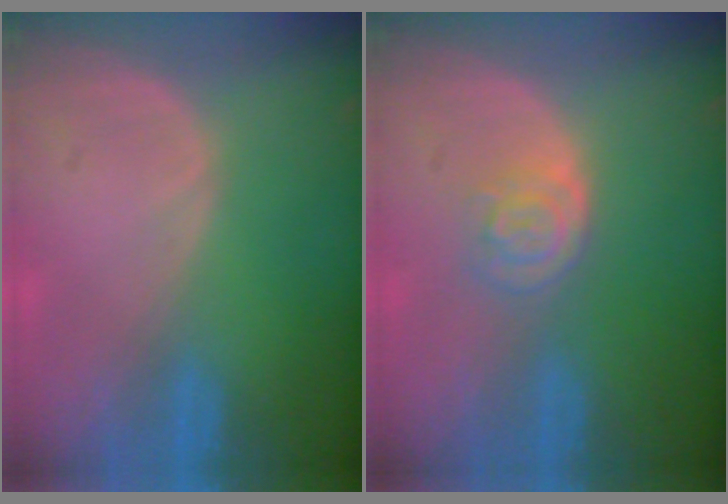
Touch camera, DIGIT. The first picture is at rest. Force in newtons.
{"total": 3.7, "press": 3.6, "slide": 0.8}